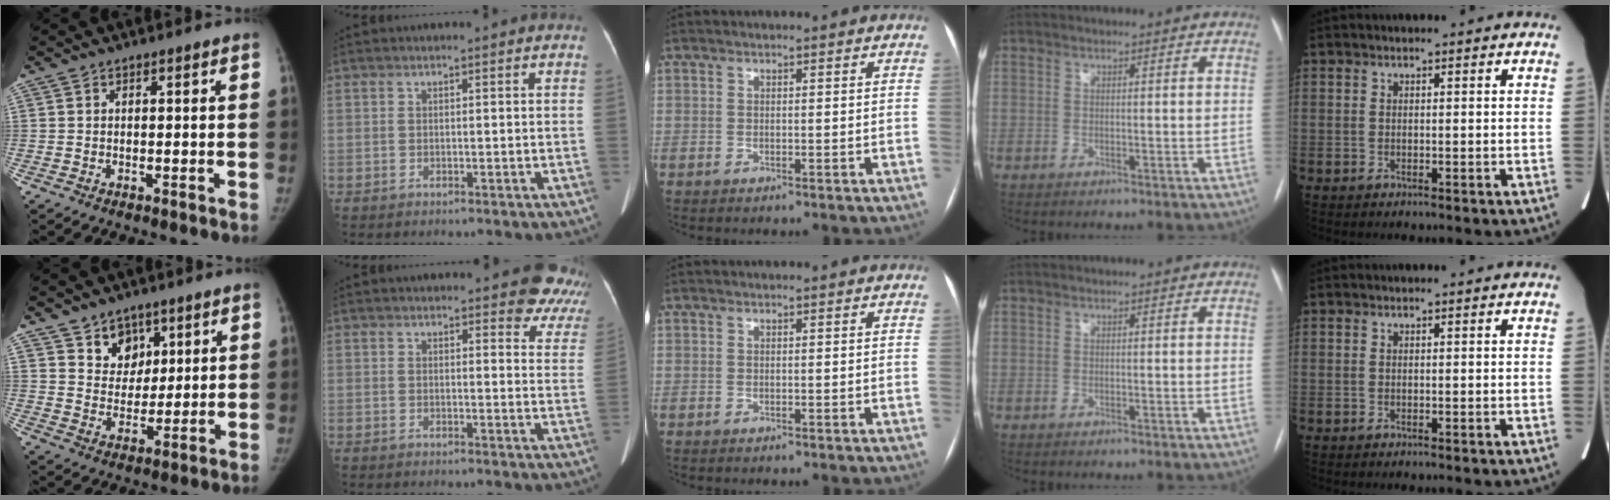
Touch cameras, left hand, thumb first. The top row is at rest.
{"thumb": {"total": 7.1, "force": [4.2, 5.4, 1.8], "torque": [0.009, -0.028, 0.078]}, "index": {"total": 10.4, "force": [9.5, 3.2, 3.1], "torque": [0.014, -0.026, 0.072]}}